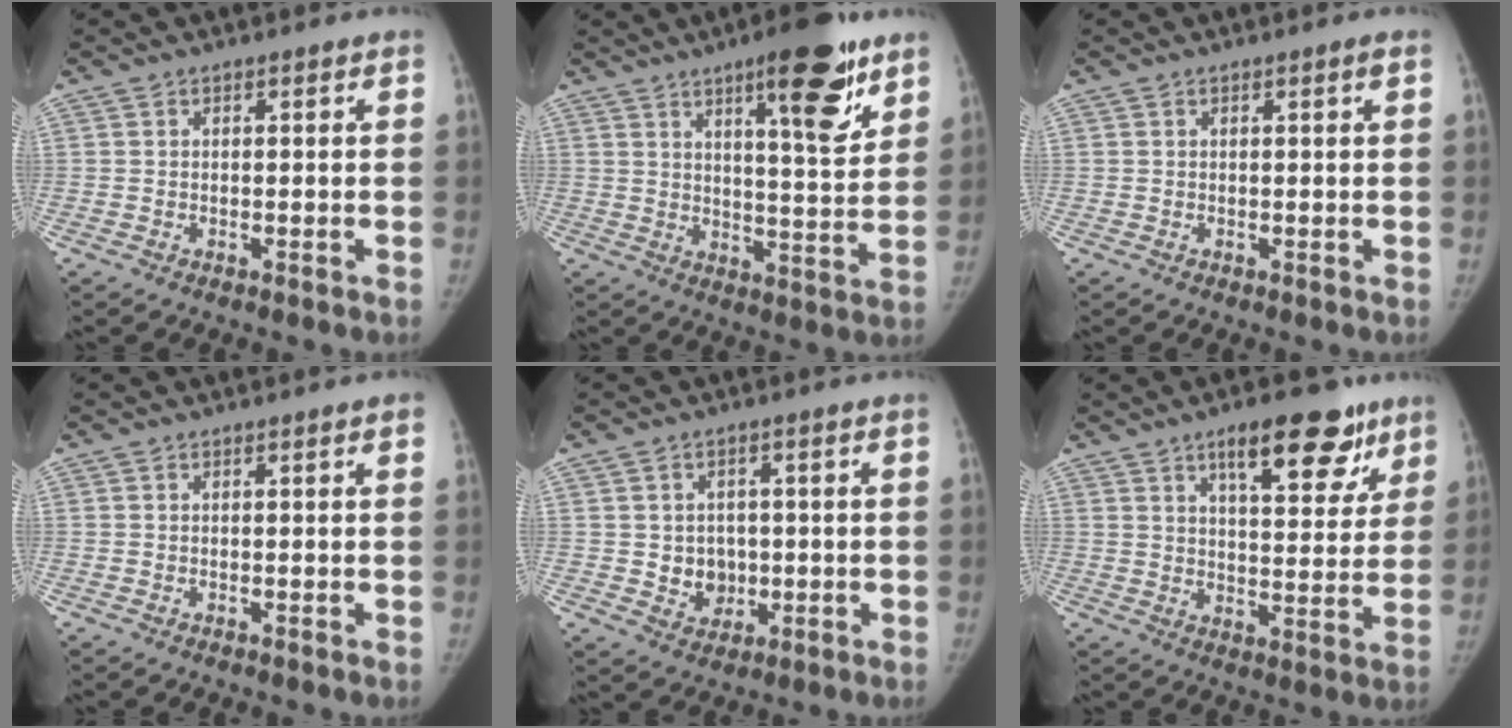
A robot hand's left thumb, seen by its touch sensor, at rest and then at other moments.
{"total": 14.6, "force": [8.4, 3.7, 11.3], "torque": [-0.132, -0.047, 0.120]}
{"total": 0.6, "force": [0.2, -0.1, 0.6], "torque": [-0.011, 0.002, 0.004]}
{"total": 0.8, "force": [0.4, 0.0, 0.7], "torque": [-0.013, 0.002, 0.003]}
{"total": 5.5, "force": [-0.3, 5.0, 2.5], "torque": [-0.004, 0.003, 0.005]}
{"total": 15.1, "force": [9.0, 6.0, 10.5], "torque": [-0.100, -0.031, 0.129]}